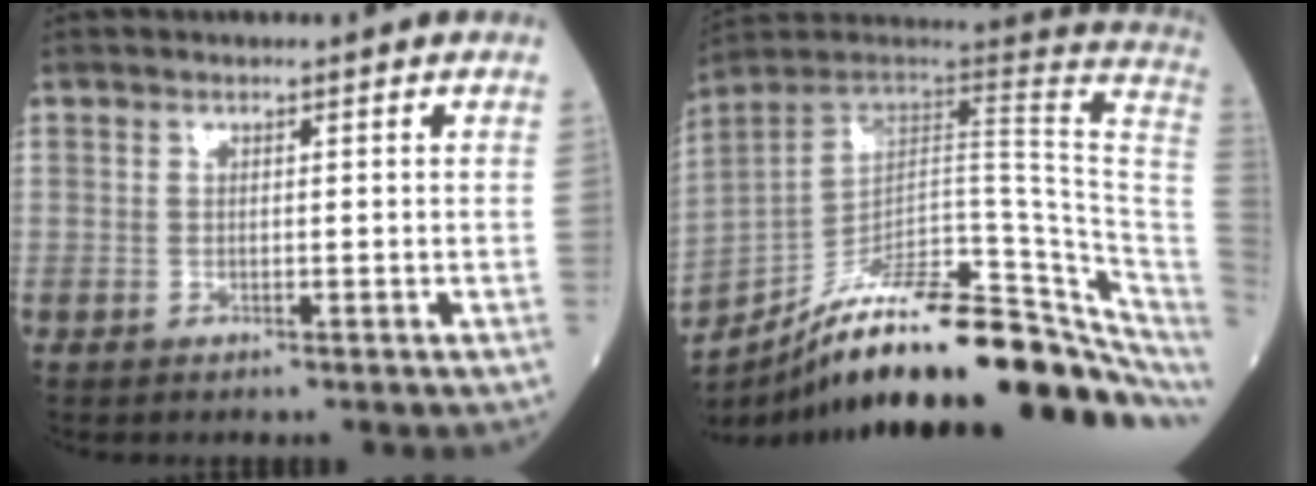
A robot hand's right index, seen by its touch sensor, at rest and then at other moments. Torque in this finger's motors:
{"motor_torque": [0.38, -1.76, 0.93, 0.21]}